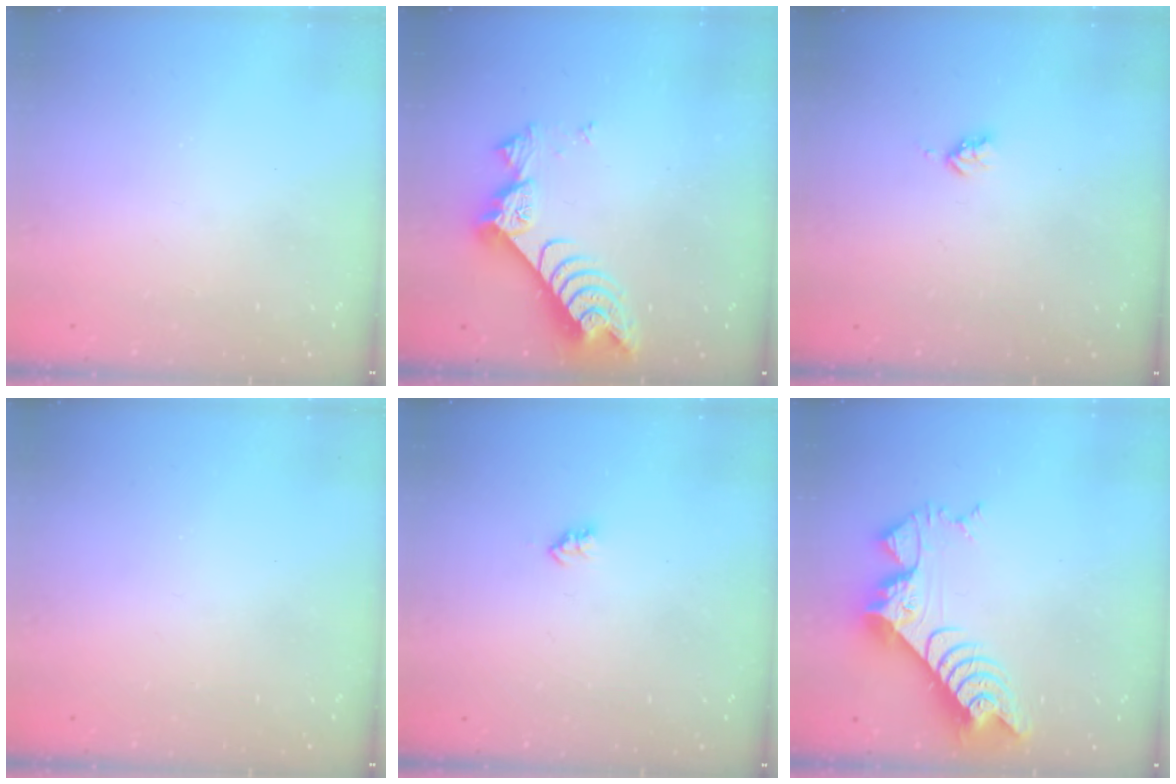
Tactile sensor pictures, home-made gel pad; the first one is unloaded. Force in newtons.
{"total": 8.3, "press": 8.2, "slide": 1.0}
{"total": 2.7, "press": 2.6, "slide": 0.5}
{"total": 0.0}
{"total": 2.6, "press": 2.5, "slide": 0.4}
{"total": 10.6, "press": 10.6, "slide": 0.9}